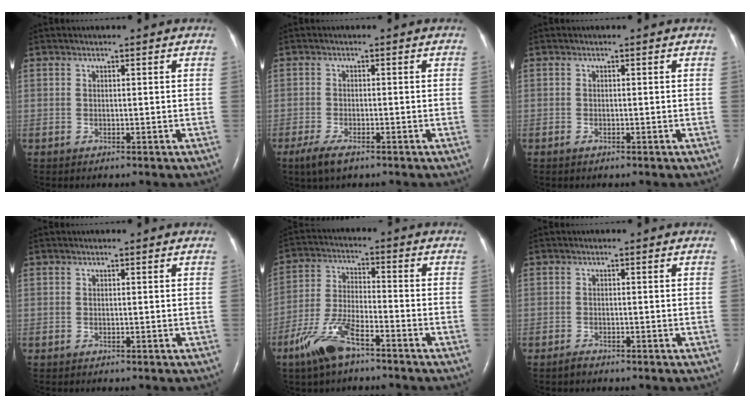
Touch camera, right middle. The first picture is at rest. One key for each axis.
{"total": 3.9, "fx": -2.6, "fy": 1.1, "fz": 2.8, "tx": -0.067, "ty": -0.008, "tz": -0.046}
{"total": 0.5, "fx": -0.4, "fy": 0.2, "fz": 0.3, "tx": -0.008, "ty": -0.001, "tz": -0.005}
{"total": 0.0}
{"total": 9.3, "fx": -6.2, "fy": 2.4, "fz": 6.5, "tx": -0.146, "ty": -0.008, "tz": -0.121}
{"total": 1.0, "fx": -0.9, "fy": 0.3, "fz": 0.4, "tx": -0.013, "ty": -0.002, "tz": -0.016}